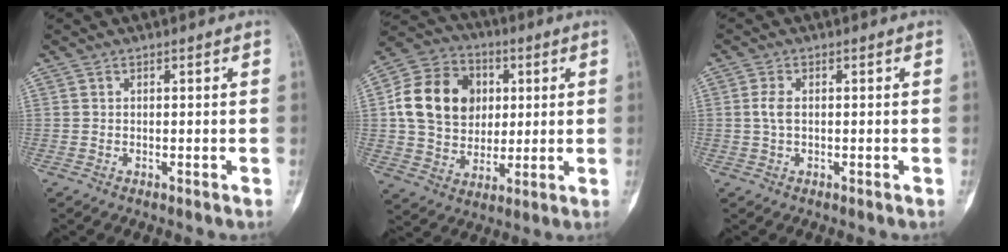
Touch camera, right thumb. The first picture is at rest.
{"total": 17.6, "force": [2.7, 15.0, 8.9], "torque": [-0.138, 0.014, 0.052]}
{"total": 2.4, "force": [0.0, 1.4, 2.0], "torque": [-0.047, 0.005, -0.002]}